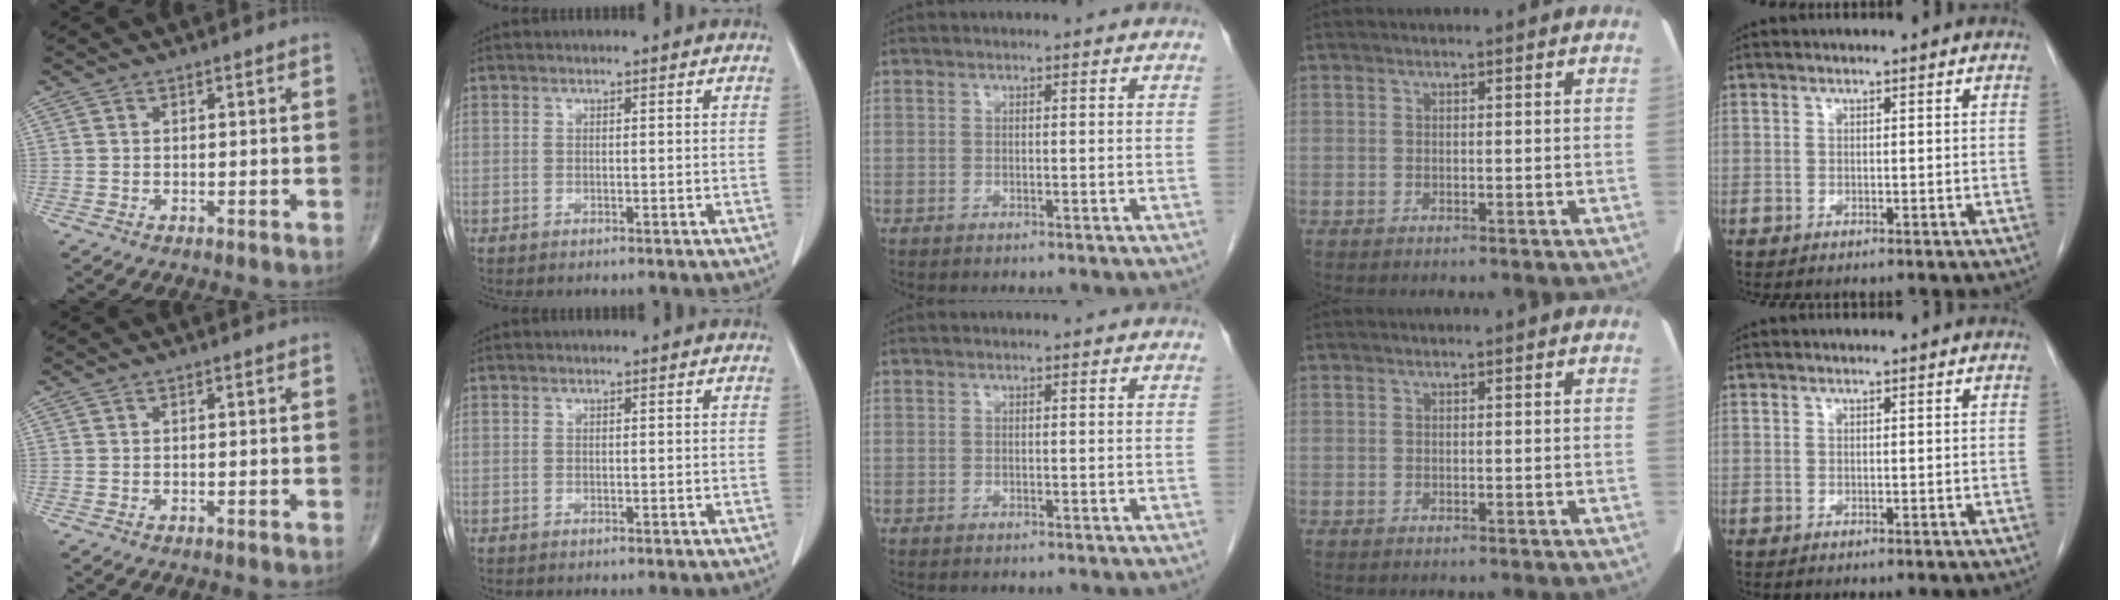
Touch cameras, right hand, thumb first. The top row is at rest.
{}